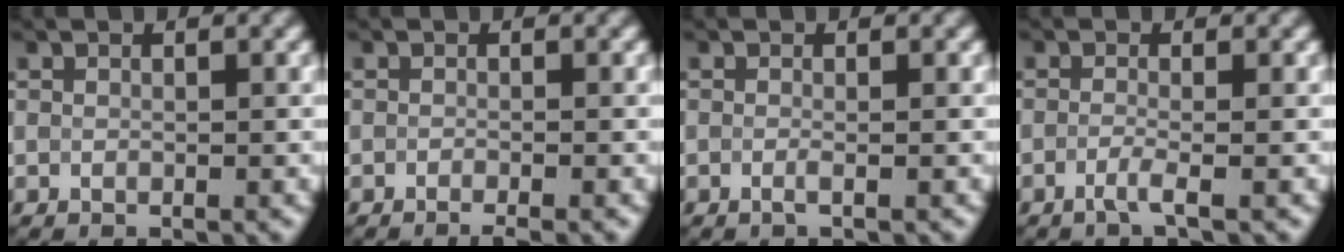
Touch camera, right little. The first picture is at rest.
{"total": 1.6, "force": [-1.5, 0.1, 0.6], "torque": [0.000, -0.008, -0.025]}
{"total": 0.7, "force": [-0.6, 0.1, 0.3], "torque": [-0.005, -0.006, -0.014]}
{"total": 1.5, "force": [-1.4, 0.0, 0.7], "torque": [-0.012, -0.002, -0.032]}